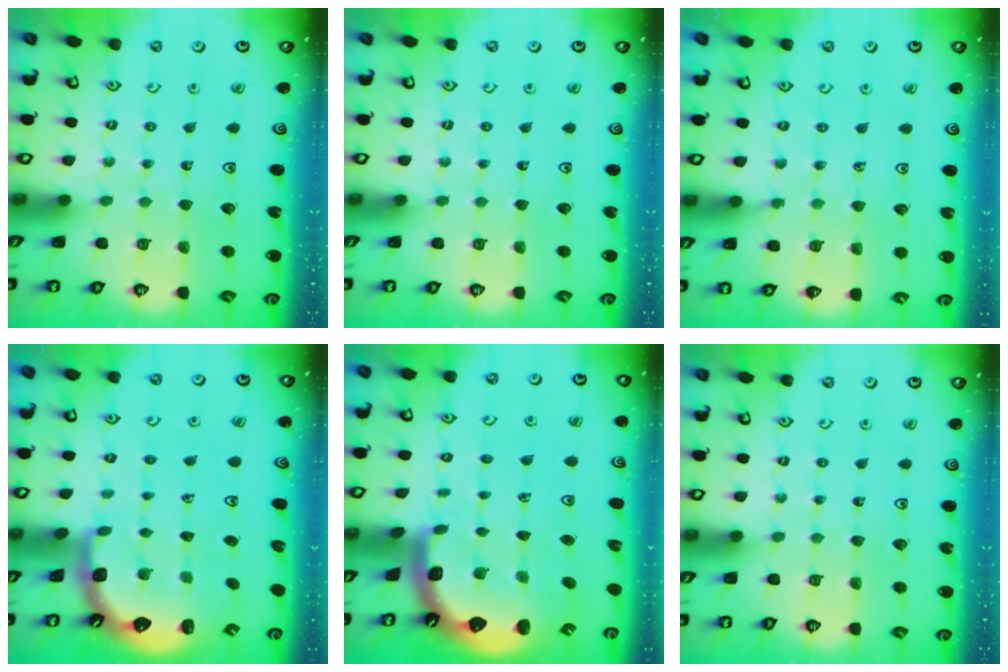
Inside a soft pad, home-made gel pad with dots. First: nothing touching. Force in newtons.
{"total": 0.0}
{"total": 5.9, "press": 5.8, "slide": 1.2}
{"total": 2.3, "press": 2.0, "slide": 1.2}
{"total": 3.4, "press": 2.6, "slide": 2.3}
{"total": 0.0}